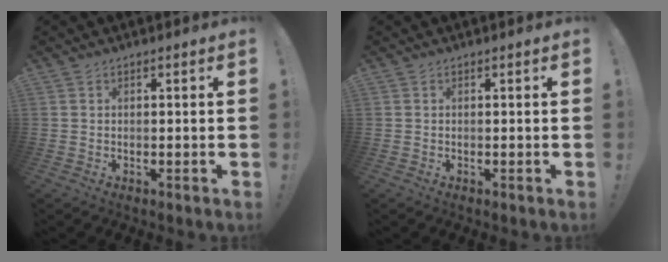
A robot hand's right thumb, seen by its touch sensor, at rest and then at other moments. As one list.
[{"total": 0.0}]